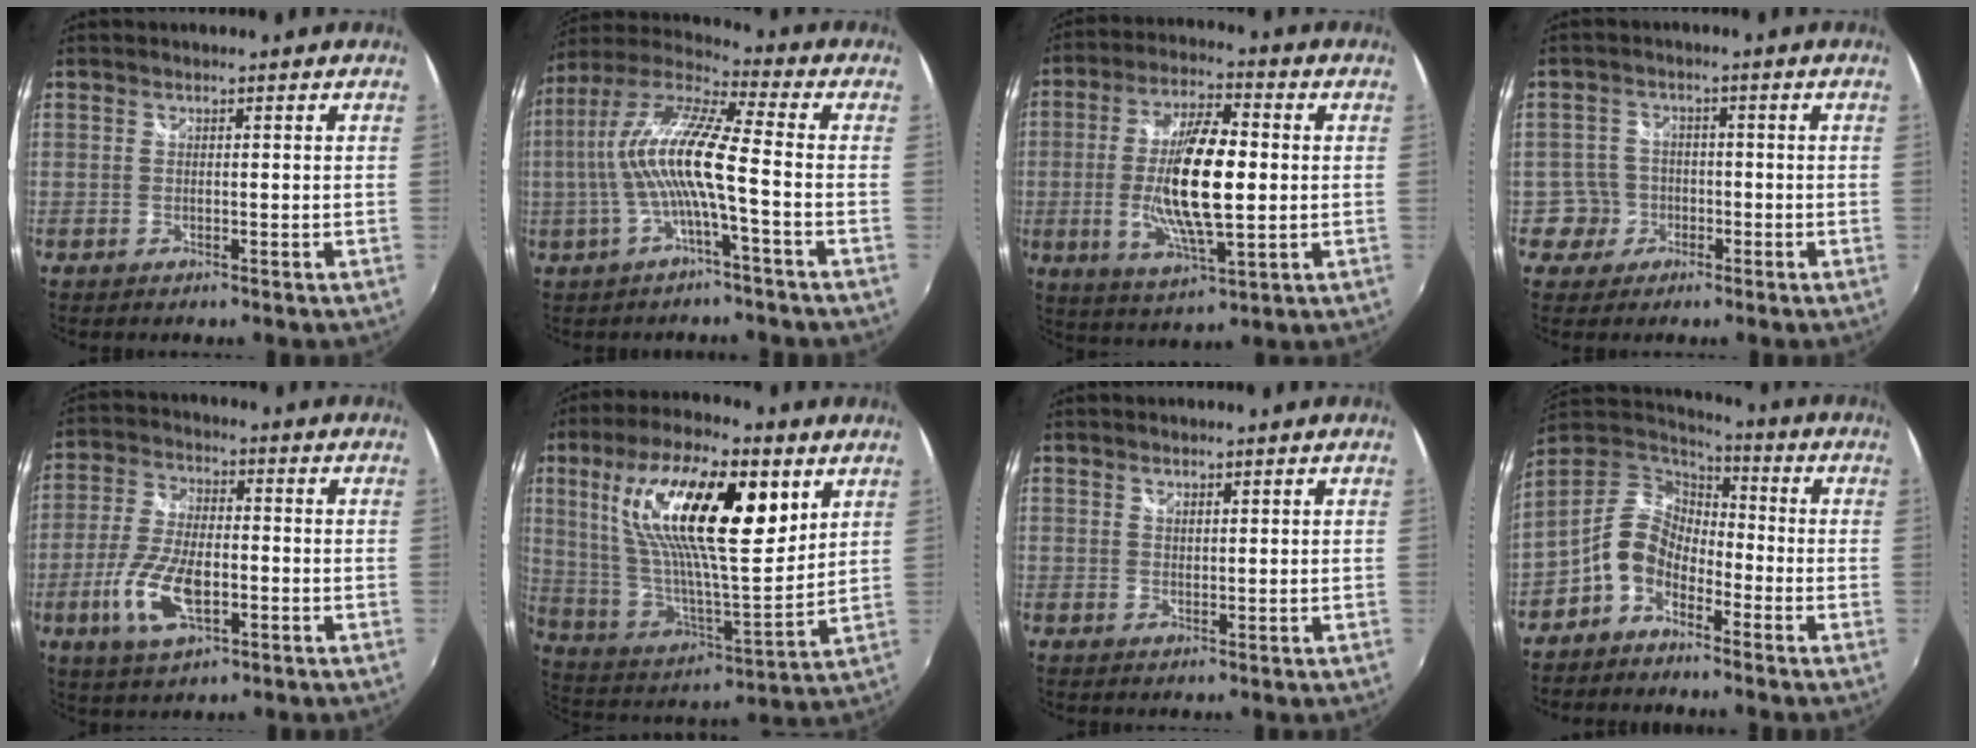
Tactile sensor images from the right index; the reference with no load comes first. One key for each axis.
{"total": 13.2, "fx": -2.1, "fy": 1.0, "fz": 13.0, "tx": -0.241, "ty": 0.006, "tz": -0.040}
{"total": 15.0, "fx": -0.7, "fy": 4.5, "fz": 14.3, "tx": -0.276, "ty": -0.003, "tz": -0.009}
{"total": 4.6, "fx": -1.7, "fy": 4.3, "fz": -0.2, "tx": 0.002, "ty": 0.020, "tz": -0.030}
{"total": 11.7, "fx": -3.8, "fy": 5.2, "fz": 9.9, "tx": -0.208, "ty": -0.007, "tz": -0.069}
{"total": 26.0, "fx": 10.8, "fy": 8.2, "fz": 22.2, "tx": -0.400, "ty": 0.020, "tz": 0.192}
{"total": 1.3, "fx": 1.1, "fy": 0.5, "fz": 0.4, "tx": -0.004, "ty": 0.000, "tz": 0.018}
{"total": 10.1, "fx": -5.3, "fy": 6.7, "fz": 5.4, "tx": -0.119, "ty": 0.027, "tz": -0.112}